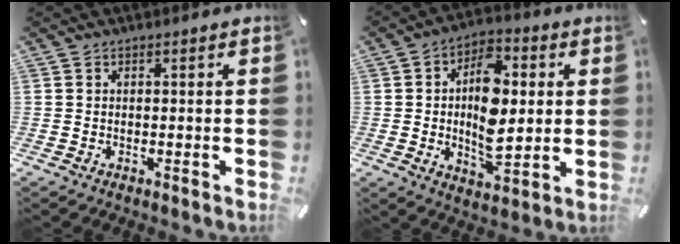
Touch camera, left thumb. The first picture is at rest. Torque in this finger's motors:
{"motor_torque": [0.64, 0.35, 0.64, 0.15, 0.14]}